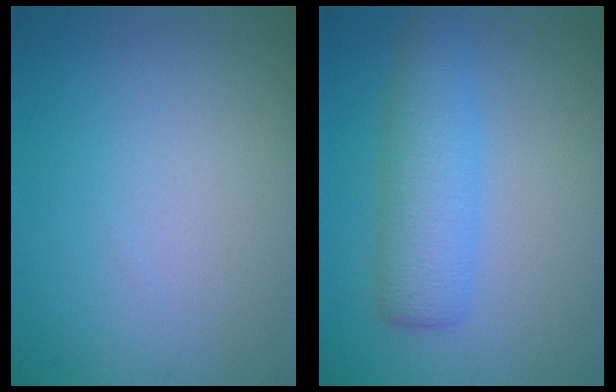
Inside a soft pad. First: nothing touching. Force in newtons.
{"total": 4.3, "press": 4.3, "slide": 0.1}